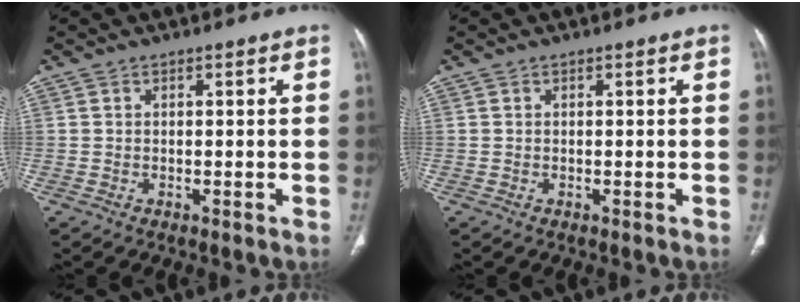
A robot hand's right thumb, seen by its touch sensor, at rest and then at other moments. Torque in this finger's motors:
{"motor_torque": [0.08, -0.04, -0.10, -0.03, 0.01]}